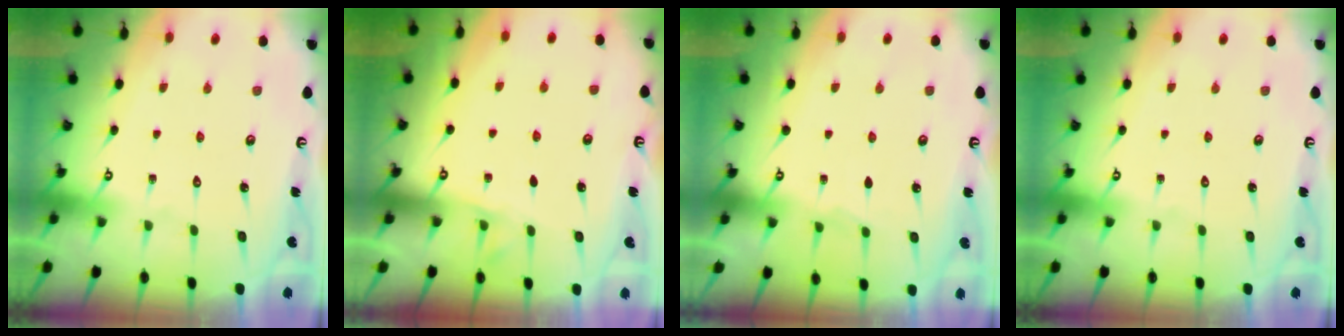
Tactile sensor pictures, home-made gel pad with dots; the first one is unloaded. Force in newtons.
{"total": 2.9, "press": 2.9, "slide": 0.4}
{"total": 3.0, "press": 3.0, "slide": 0.4}
{"total": 0.0}